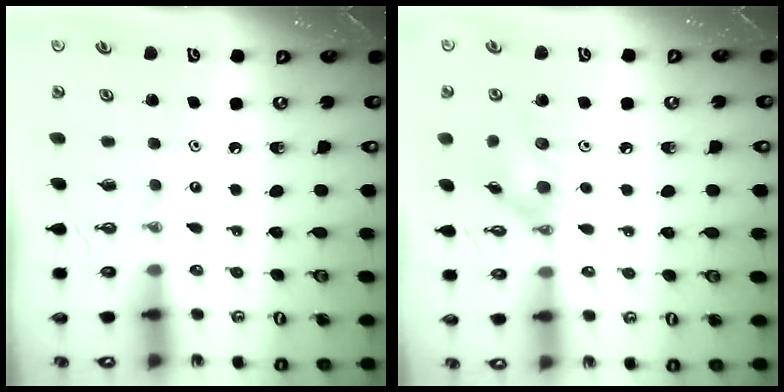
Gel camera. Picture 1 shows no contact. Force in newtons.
{"total": 10.9, "press": 10.7, "slide": 1.8}